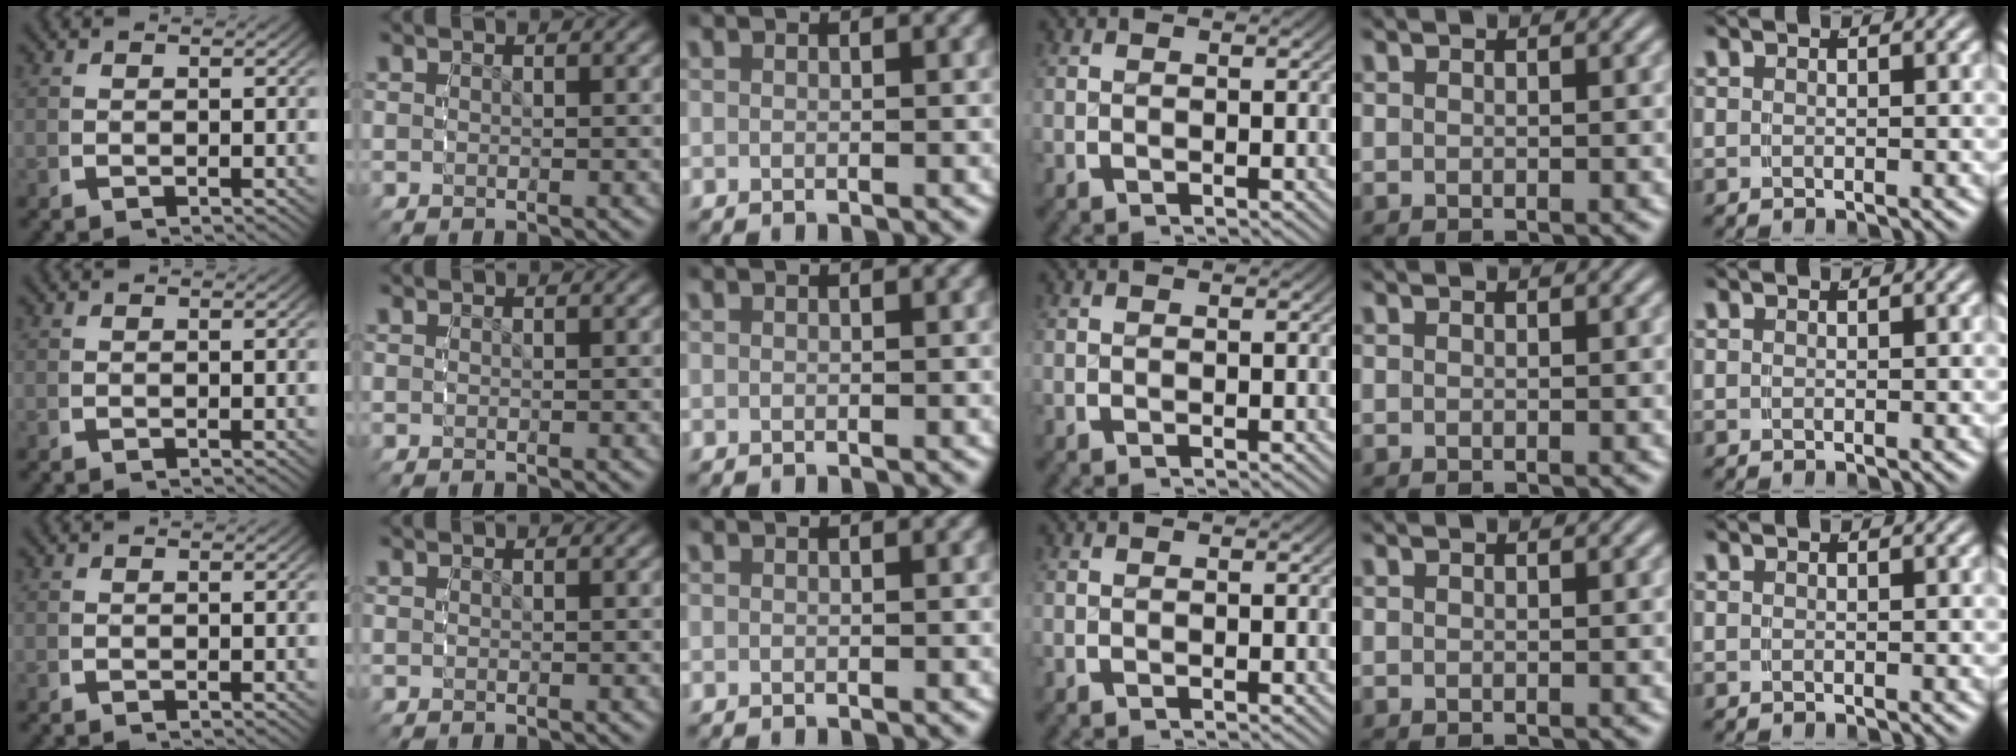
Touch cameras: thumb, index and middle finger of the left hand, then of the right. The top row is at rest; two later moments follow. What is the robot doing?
{"motion": "reach", "object": "shoes"}